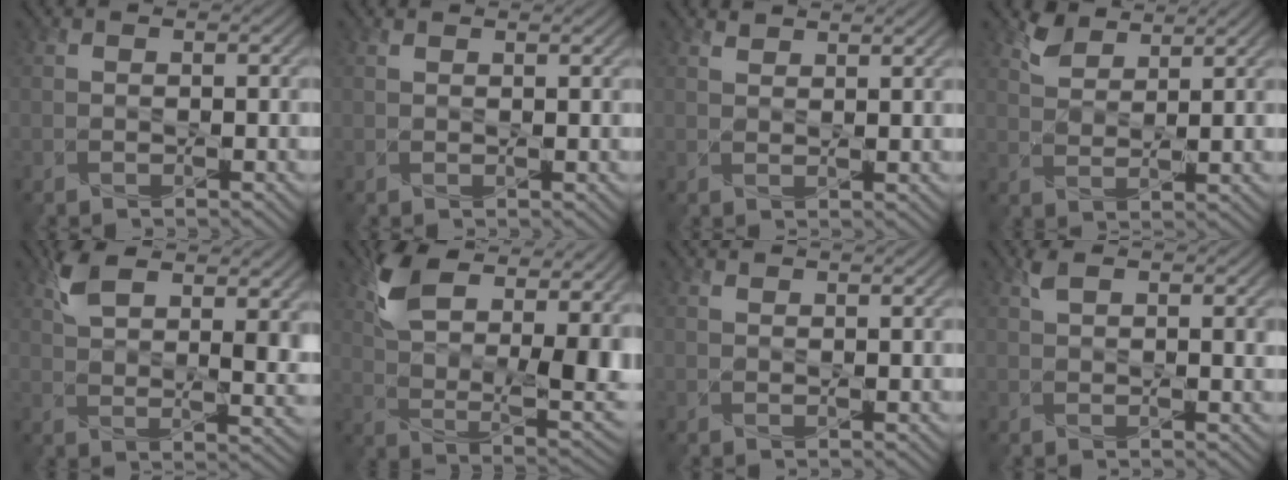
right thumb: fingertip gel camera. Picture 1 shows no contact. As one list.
[{"total": 0.7, "force": [0.7, 0.0, 0.3], "torque": [-0.007, 0.001, 0.012]}, {"total": 1.8, "force": [1.5, 0.3, 0.9], "torque": [-0.019, 0.002, 0.031]}, {"total": 3.9, "force": [3.1, 1.2, 1.9], "torque": [-0.048, -0.004, 0.070]}, {"total": 11.7, "force": [5.6, 4.9, 9.0], "torque": [-0.171, 0.000, 0.103]}, {"total": 16.8, "force": [7.7, 8.0, 12.6], "torque": [-0.219, 0.006, 0.138]}, {"total": 1.4, "force": [1.3, 0.1, 0.6], "torque": [-0.014, 0.001, 0.020]}, {"total": 3.0, "force": [1.7, 0.8, 2.4], "torque": [-0.046, 0.000, 0.035]}]